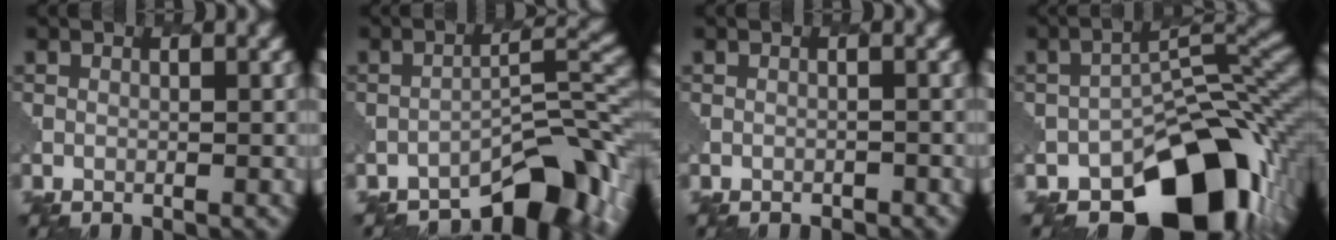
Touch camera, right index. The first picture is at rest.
{"total": 9.6, "force": [-7.0, 3.4, 5.7], "torque": [-0.059, 0.005, -0.114]}
{"total": 1.0, "force": [-0.8, 0.4, -0.1], "torque": [0.004, 0.000, -0.009]}
{"total": 13.0, "force": [-7.6, 7.2, 7.7], "torque": [-0.087, -0.007, -0.126]}